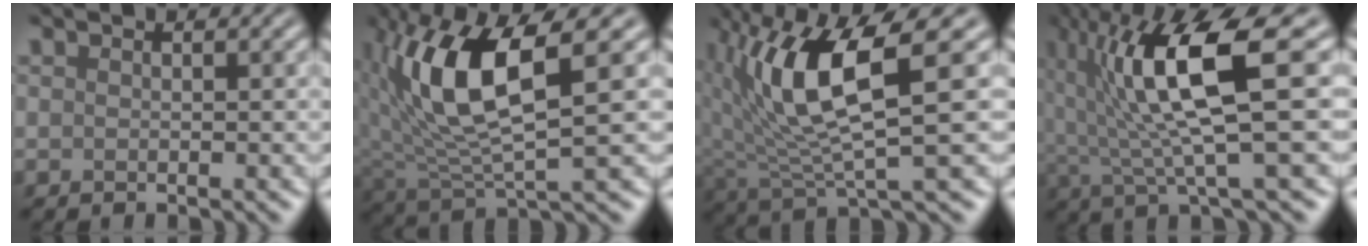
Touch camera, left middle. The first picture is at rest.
{"total": 8.5, "force": [1.9, 2.9, 7.7], "torque": [-0.168, -0.005, 0.043]}
{"total": 8.1, "force": [1.6, 2.3, 7.6], "torque": [-0.161, -0.006, 0.040]}
{"total": 9.5, "force": [1.8, 2.0, 9.1], "torque": [-0.163, -0.004, 0.043]}